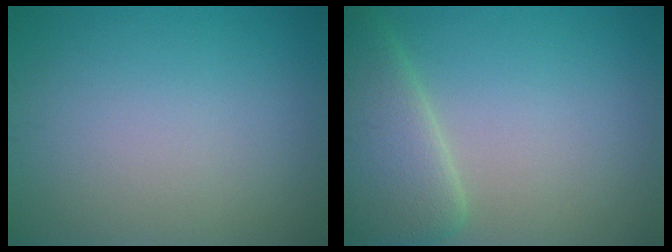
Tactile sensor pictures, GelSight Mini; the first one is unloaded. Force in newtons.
{"total": 6.2, "press": 6.2, "slide": 0.2}